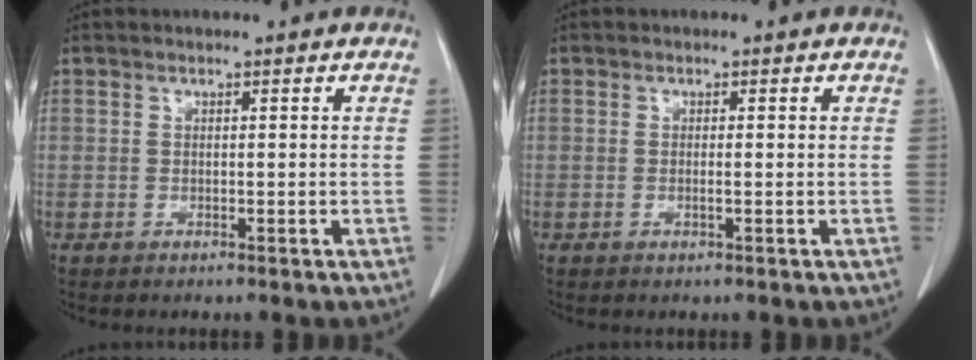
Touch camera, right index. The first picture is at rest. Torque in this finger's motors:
{"motor_torque": [-0.21, 0.02, -0.06, -0.01]}